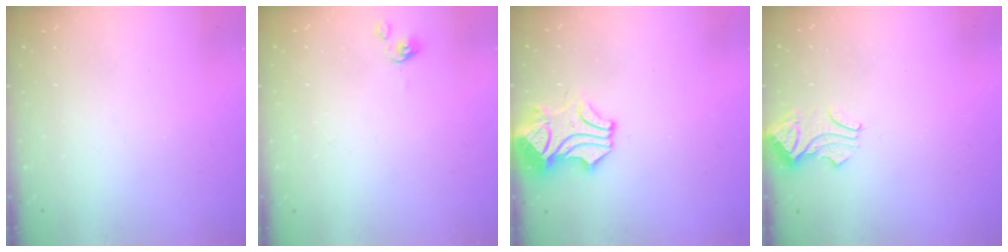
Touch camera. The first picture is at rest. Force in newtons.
{"total": 0.0}
{"total": 1.4, "press": 0.5, "slide": 1.3}
{"total": 1.0, "press": 0.8, "slide": 0.5}